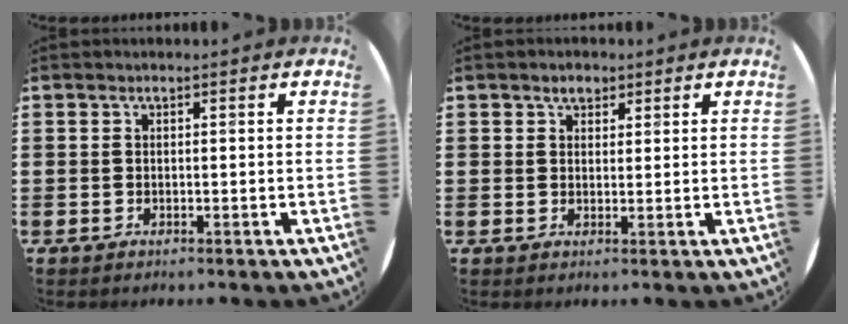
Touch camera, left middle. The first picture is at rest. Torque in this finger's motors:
{"motor_torque": [0.06, -0.03, 0.03, 0.04]}